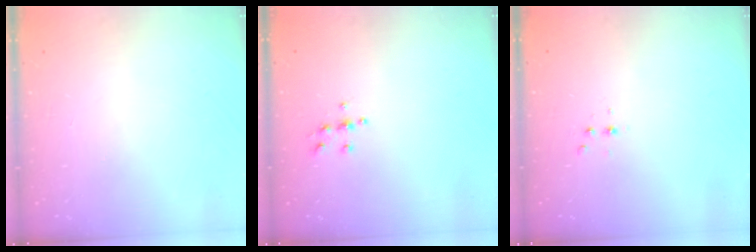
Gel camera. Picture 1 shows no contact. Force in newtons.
{"total": 5.3, "press": 5.2, "slide": 0.5}
{"total": 2.3, "press": 2.3, "slide": 0.3}